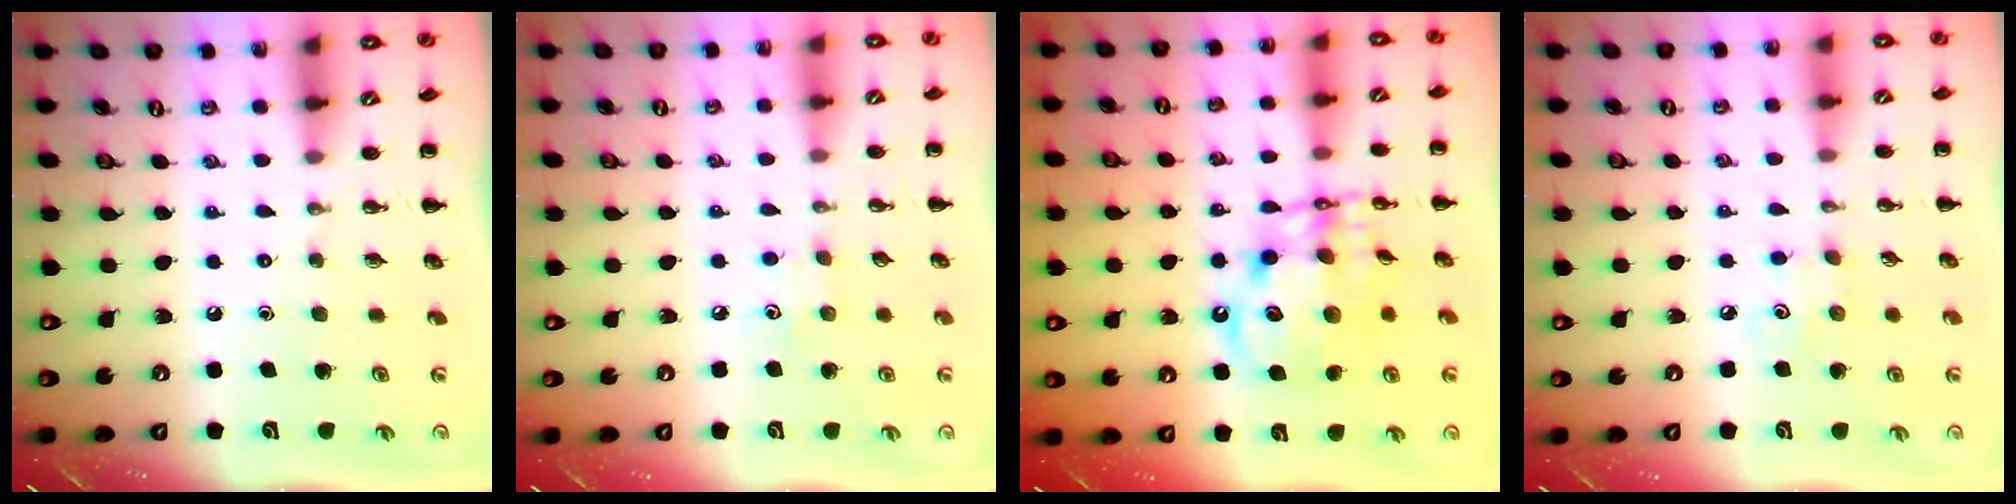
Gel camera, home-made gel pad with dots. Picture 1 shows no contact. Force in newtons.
{"total": 4.2, "press": 4.1, "slide": 1.1}
{"total": 13.9, "press": 13.5, "slide": 3.3}
{"total": 3.7, "press": 3.6, "slide": 1.0}